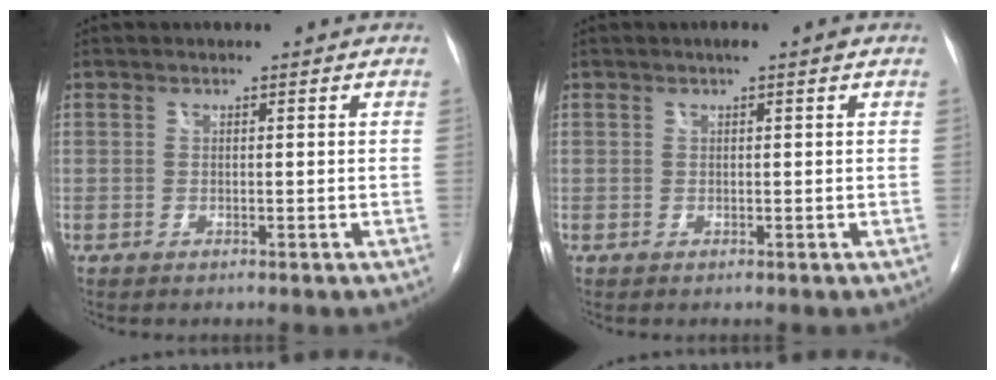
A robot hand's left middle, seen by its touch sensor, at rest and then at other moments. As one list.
[{"total": 1.0, "force": [0.6, 0.0, 0.8], "torque": [-0.013, 0.008, 0.008]}]